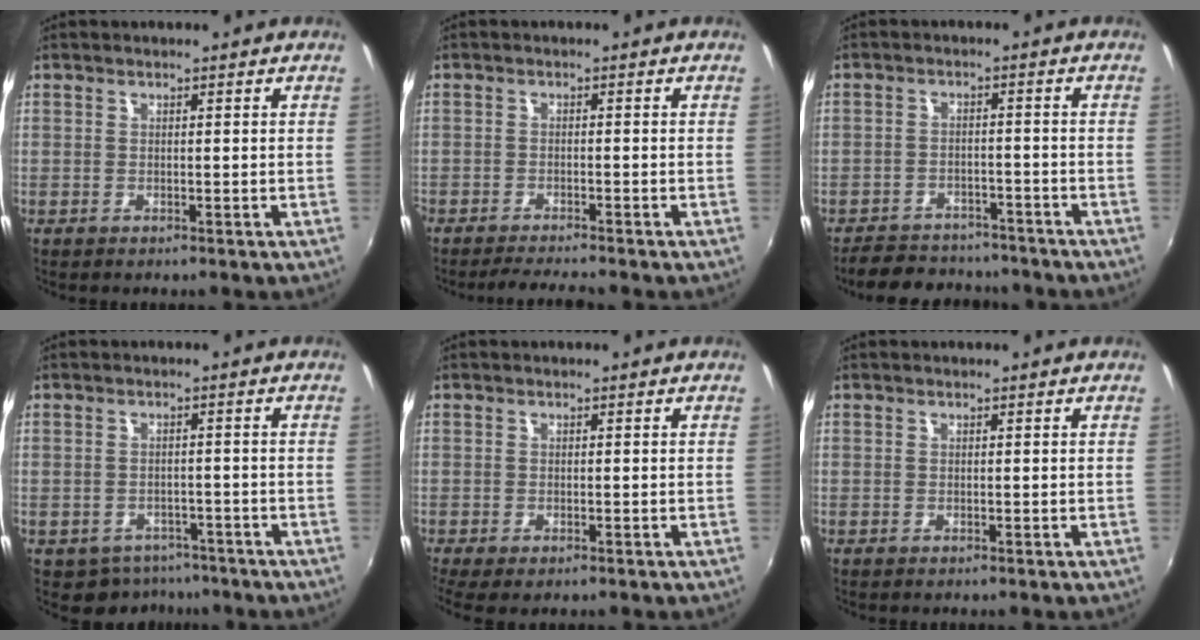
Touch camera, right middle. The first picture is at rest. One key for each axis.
{"total": 4.3, "fx": -4.1, "fy": -0.1, "fz": 1.5, "tx": -0.044, "ty": -0.004, "tz": -0.068}
{"total": 11.3, "fx": -9.7, "fy": 4.7, "fz": 3.3, "tx": -0.086, "ty": 0.013, "tz": -0.134}
{"total": 6.0, "fx": -4.4, "fy": 3.9, "fz": 1.2, "tx": -0.033, "ty": -0.002, "tz": -0.055}
{"total": 3.3, "fx": -2.1, "fy": 1.1, "fz": 2.3, "tx": -0.046, "ty": -0.019, "tz": -0.031}
{"total": 0.0}